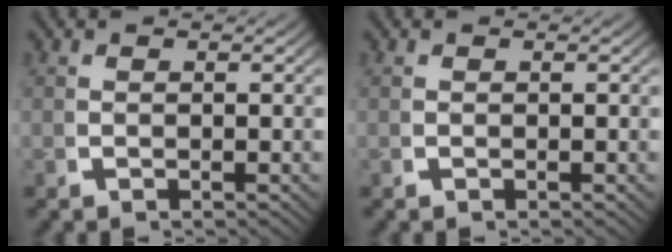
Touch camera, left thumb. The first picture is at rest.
{"total": 0.0}